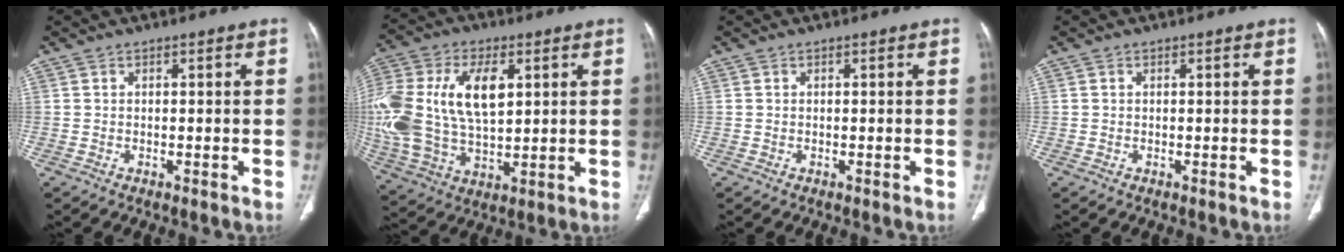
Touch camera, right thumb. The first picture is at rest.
{"total": 23.5, "force": [4.4, 13.6, 18.6], "torque": [-0.422, 0.005, 0.084]}
{"total": 0.0}
{"total": 0.0}